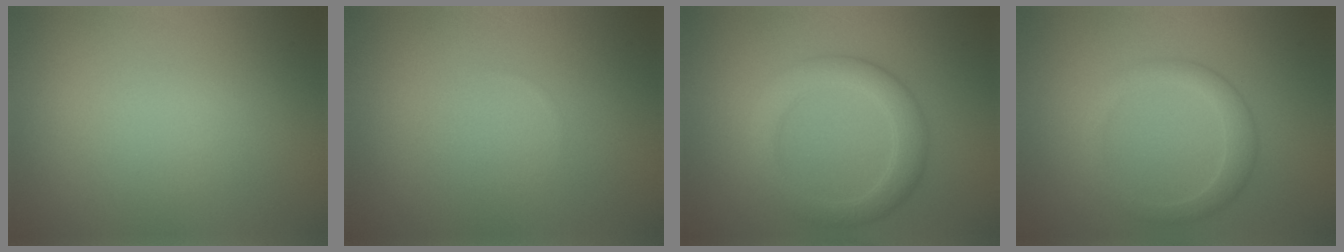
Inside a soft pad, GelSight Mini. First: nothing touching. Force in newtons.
{"total": 0.0}
{"total": 3.8, "press": 3.8, "slide": 0.1}
{"total": 2.7, "press": 2.7, "slide": 0.1}